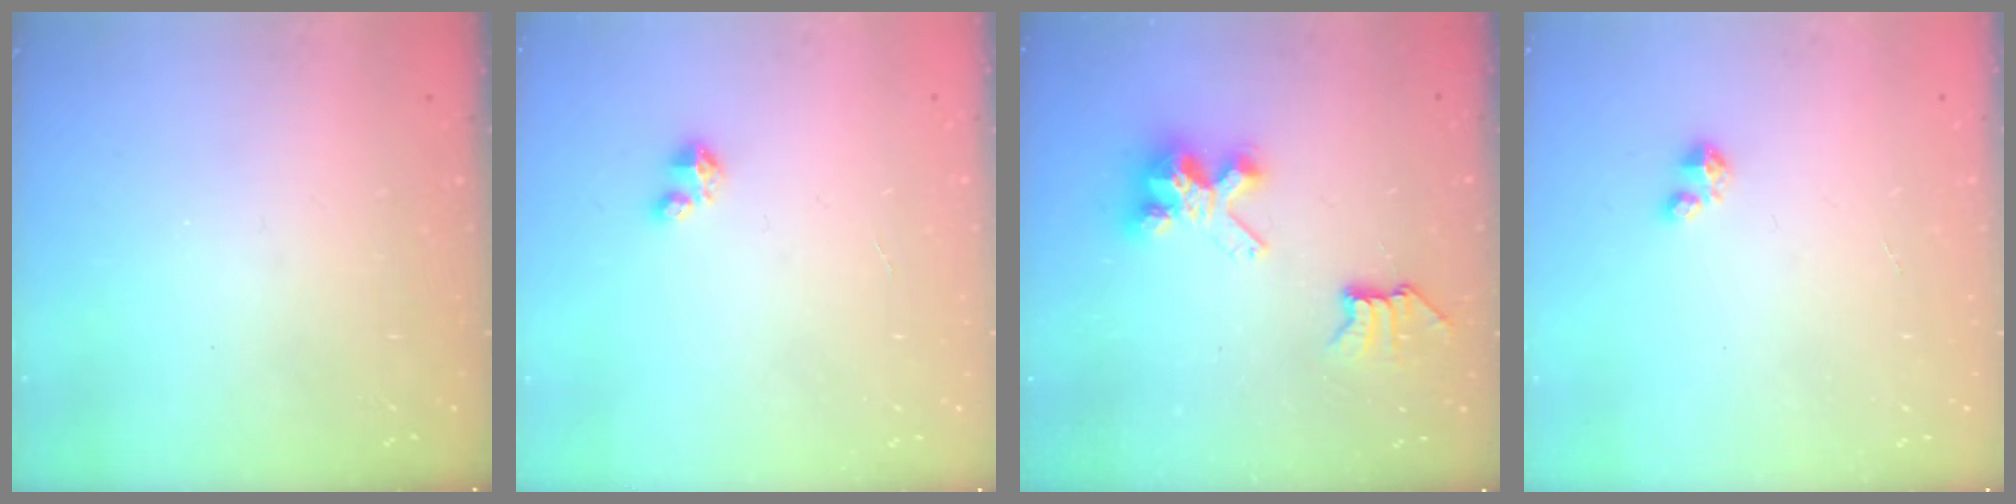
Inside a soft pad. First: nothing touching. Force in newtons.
{"total": 4.1, "press": 4.0, "slide": 0.4}
{"total": 7.6, "press": 7.6, "slide": 0.1}
{"total": 3.0, "press": 3.0, "slide": 0.3}